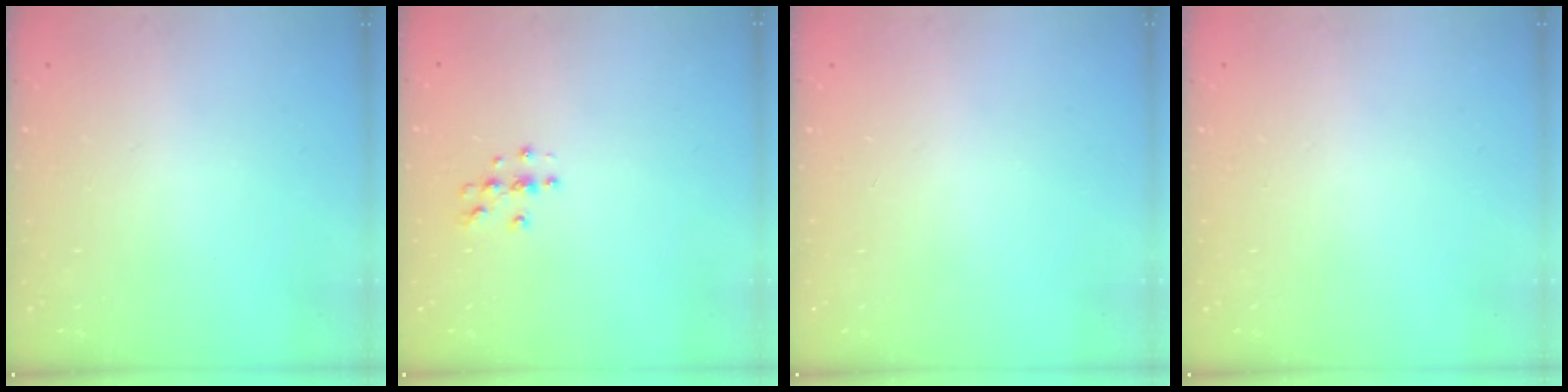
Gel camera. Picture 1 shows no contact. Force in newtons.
{"total": 3.8, "press": 3.8, "slide": 0.5}
{"total": 0.0}
{"total": 0.0}